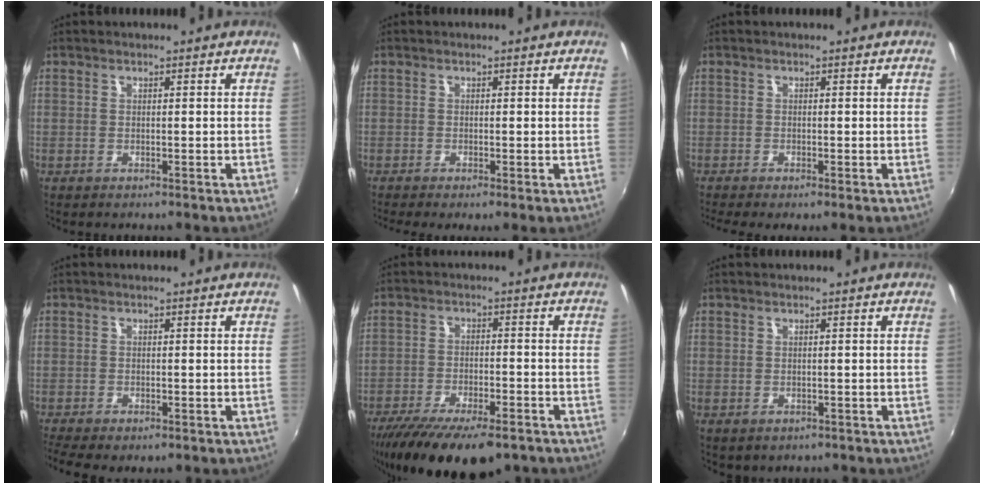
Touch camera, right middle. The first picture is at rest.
{"total": 1.4, "force": [-0.5, -0.6, 1.1], "torque": [-0.019, -0.008, -0.010]}
{"total": 2.2, "force": [-1.2, -0.5, 1.8], "torque": [-0.031, -0.012, -0.021]}
{"total": 6.2, "force": [-4.6, 1.8, 3.8], "torque": [-0.094, -0.034, -0.077]}
{"total": 17.9, "force": [-13.5, 5.2, 10.6], "torque": [-0.208, -0.053, -0.208]}
{"total": 1.2, "force": [-0.6, 0.8, 0.6], "torque": [-0.013, -0.007, -0.007]}